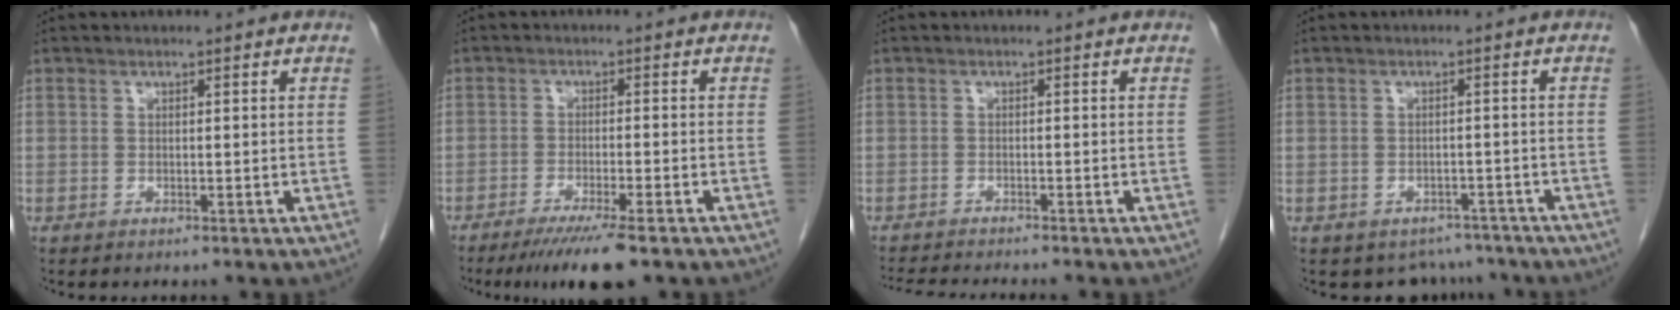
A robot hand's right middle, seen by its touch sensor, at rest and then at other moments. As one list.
[{"total": 7.7, "force": [-5.5, 0.1, 5.4], "torque": [-0.086, -0.020, -0.086]}, {"total": 6.5, "force": [-6.0, -0.4, 2.5], "torque": [-0.036, -0.018, -0.095]}, {"total": 5.0, "force": [-4.3, 2.6, 0.0], "torque": [0.009, 0.012, -0.051]}]